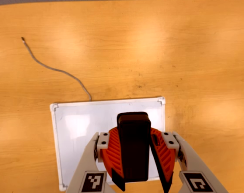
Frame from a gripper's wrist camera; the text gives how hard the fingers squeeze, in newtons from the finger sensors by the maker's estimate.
{"total": 7.6, "left": 8.2, "right": 6.9}